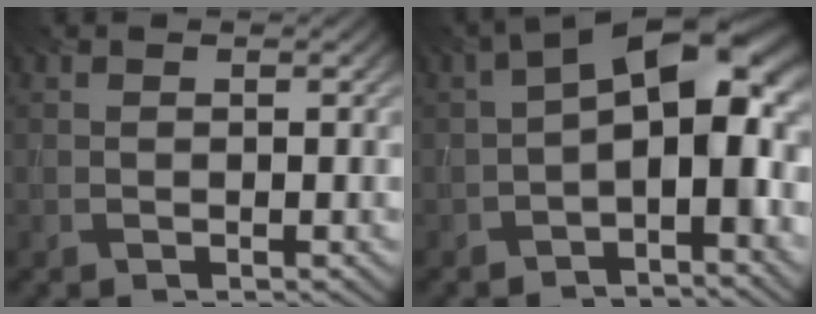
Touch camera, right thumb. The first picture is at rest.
{"total": 11.8, "force": [-0.8, 5.5, 10.4], "torque": [-0.147, 0.021, -0.026]}